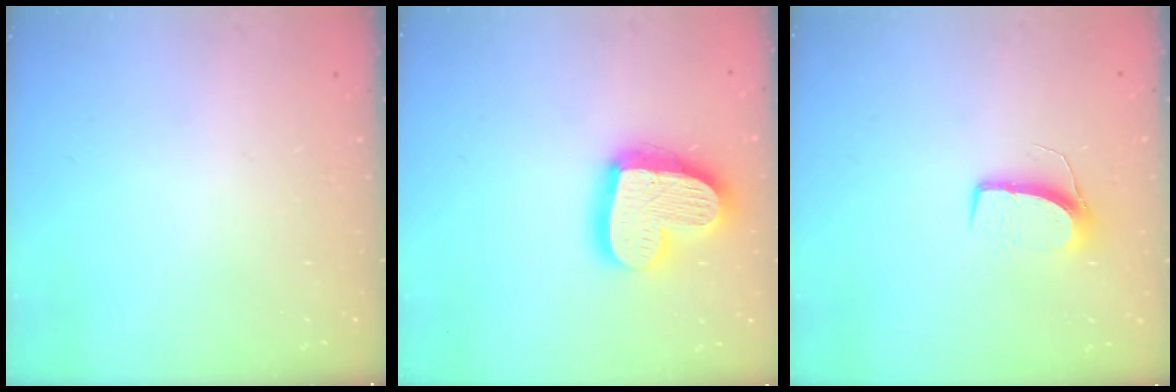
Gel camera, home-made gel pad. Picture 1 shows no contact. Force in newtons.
{"total": 21.1, "press": 21.0, "slide": 1.8}
{"total": 7.8, "press": 7.8, "slide": 0.5}